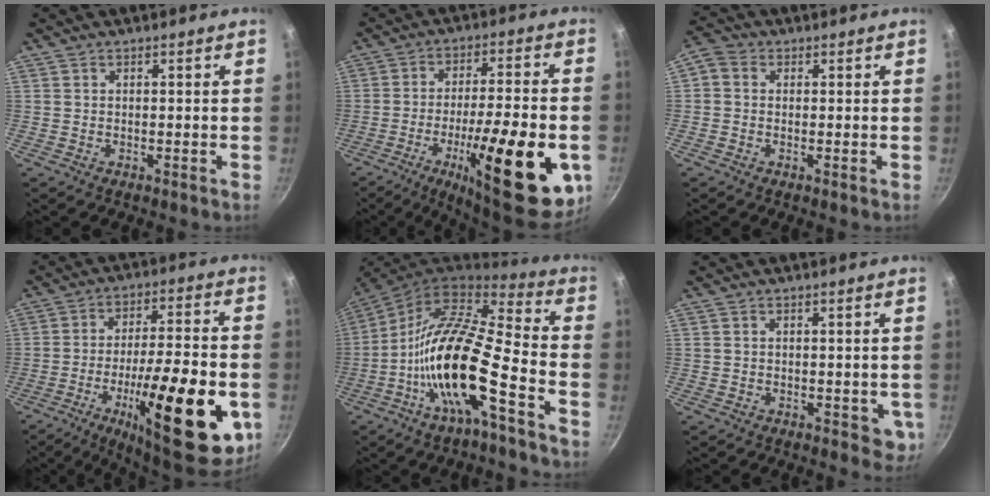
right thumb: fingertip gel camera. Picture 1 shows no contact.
{"total": 25.1, "force": [-8.2, 7.1, 22.6], "torque": [-0.302, 0.018, -0.119]}
{"total": 3.6, "force": [0.1, 3.0, 1.9], "torque": [-0.047, 0.015, -0.013]}
{"total": 27.1, "force": [-8.8, 8.2, 24.2], "torque": [-0.326, 0.019, -0.128]}
{"total": 19.8, "force": [-7.5, 6.1, 17.3], "torque": [-0.311, 0.053, -0.160]}
{"total": 4.2, "force": [-0.2, 2.7, 3.3], "torque": [-0.029, -0.002, 0.000]}